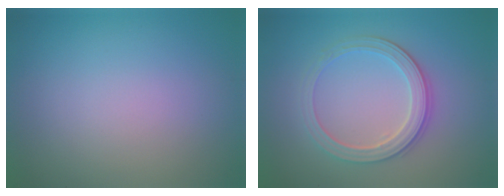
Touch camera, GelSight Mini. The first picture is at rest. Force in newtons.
{"total": 3.9, "press": 3.3, "slide": 2.0}